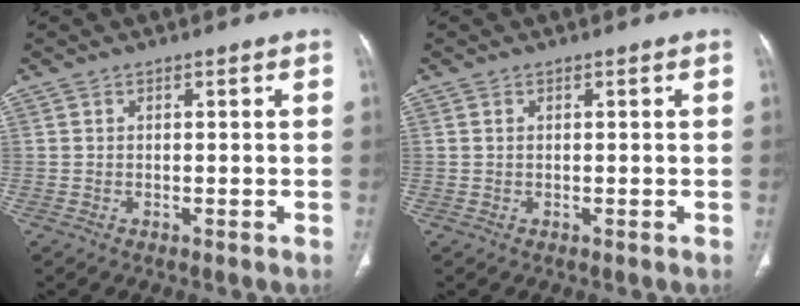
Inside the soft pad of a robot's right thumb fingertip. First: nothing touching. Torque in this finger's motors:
{"motor_torque": [0.23, -0.01, -0.04, -0.52, 0.03]}